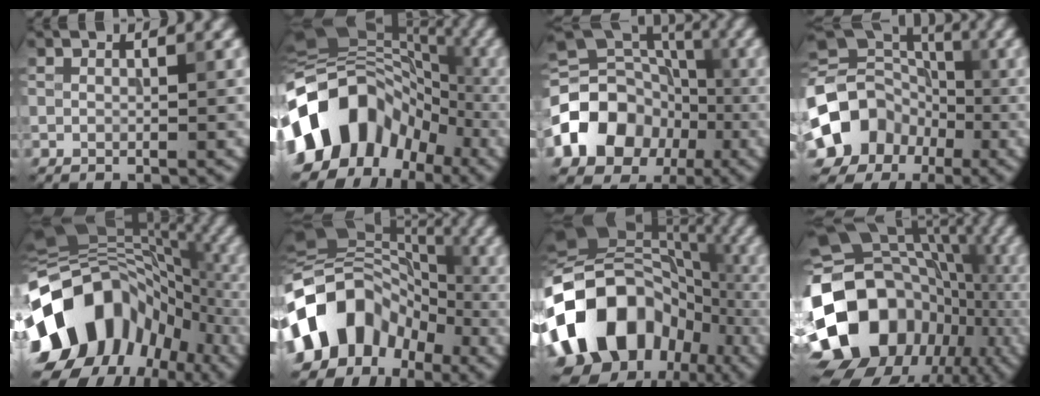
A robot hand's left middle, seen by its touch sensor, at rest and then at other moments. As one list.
[{"total": 14.0, "force": [-4.4, 10.5, 8.1], "torque": [-0.139, 0.009, -0.092]}, {"total": 11.1, "force": [-3.8, 8.9, 5.4], "torque": [-0.106, 0.004, -0.082]}, {"total": 9.9, "force": [-3.6, 8.1, 4.4], "torque": [-0.080, 0.001, -0.079]}, {"total": 15.6, "force": [-4.3, 11.8, 9.3], "torque": [-0.156, -0.002, -0.082]}, {"total": 12.3, "force": [-4.5, 9.3, 6.8], "torque": [-0.119, 0.010, -0.096]}, {"total": 17.3, "force": [-5.6, 12.8, 10.2], "torque": [-0.195, 0.002, -0.112]}, {"total": 17.4, "force": [-5.6, 13.1, 9.9], "torque": [-0.197, 0.003, -0.105]}]